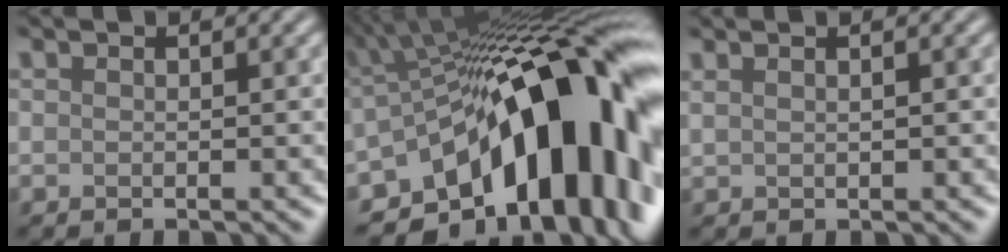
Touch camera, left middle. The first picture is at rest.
{"total": 16.9, "force": [-5.5, 7.8, 13.9], "torque": [-0.154, 0.020, -0.106]}
{"total": 2.0, "force": [1.1, 1.0, 1.4], "torque": [-0.017, 0.011, 0.004]}